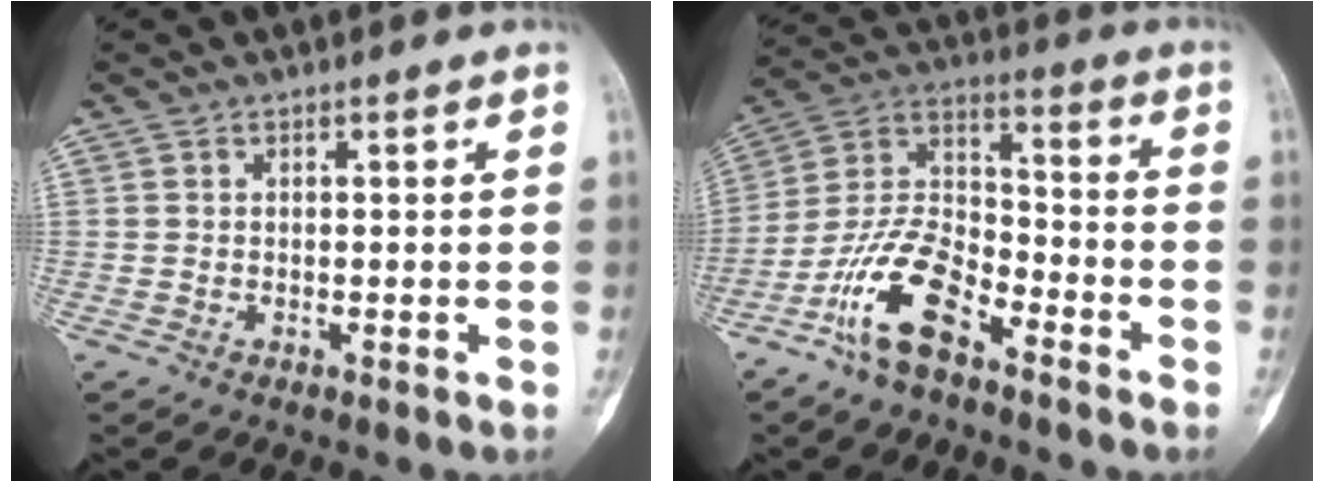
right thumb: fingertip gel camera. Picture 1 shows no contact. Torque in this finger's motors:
{"motor_torque": [0.13, 0.57, 0.36, -0.57, 0.09]}